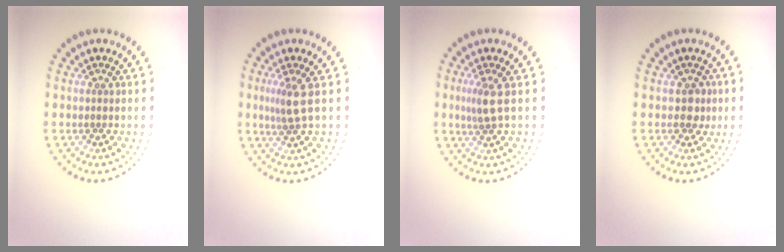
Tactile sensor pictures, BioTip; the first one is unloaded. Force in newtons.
{"total": 2.2, "press": 1.6, "slide": 1.5}
{"total": 2.1, "press": 1.6, "slide": 1.3}
{"total": 1.4, "press": 1.3, "slide": 0.5}